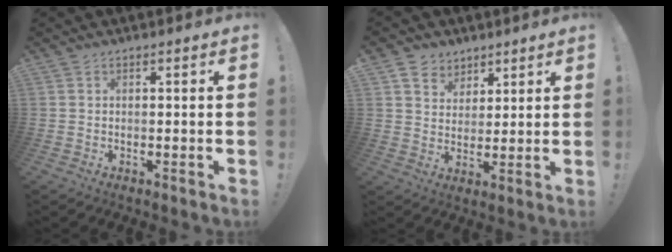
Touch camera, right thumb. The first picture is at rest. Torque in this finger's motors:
{"motor_torque": [-0.05, 0.15, -0.08, 0.37, 0.29]}